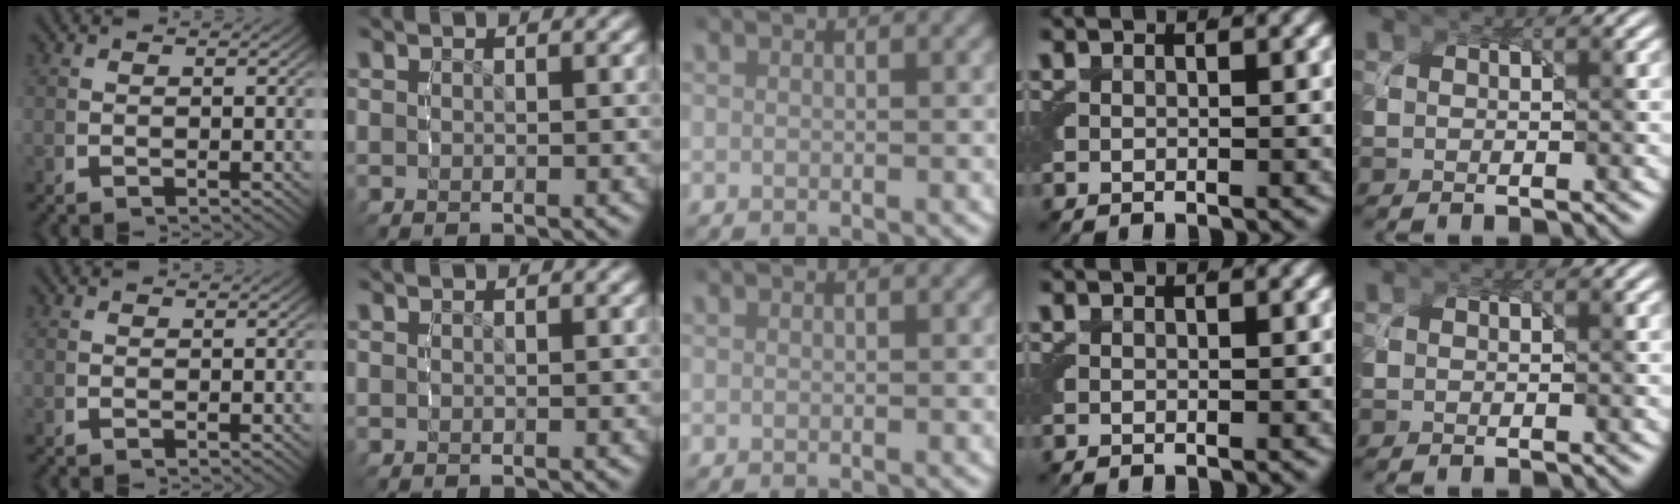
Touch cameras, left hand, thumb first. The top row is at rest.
{}